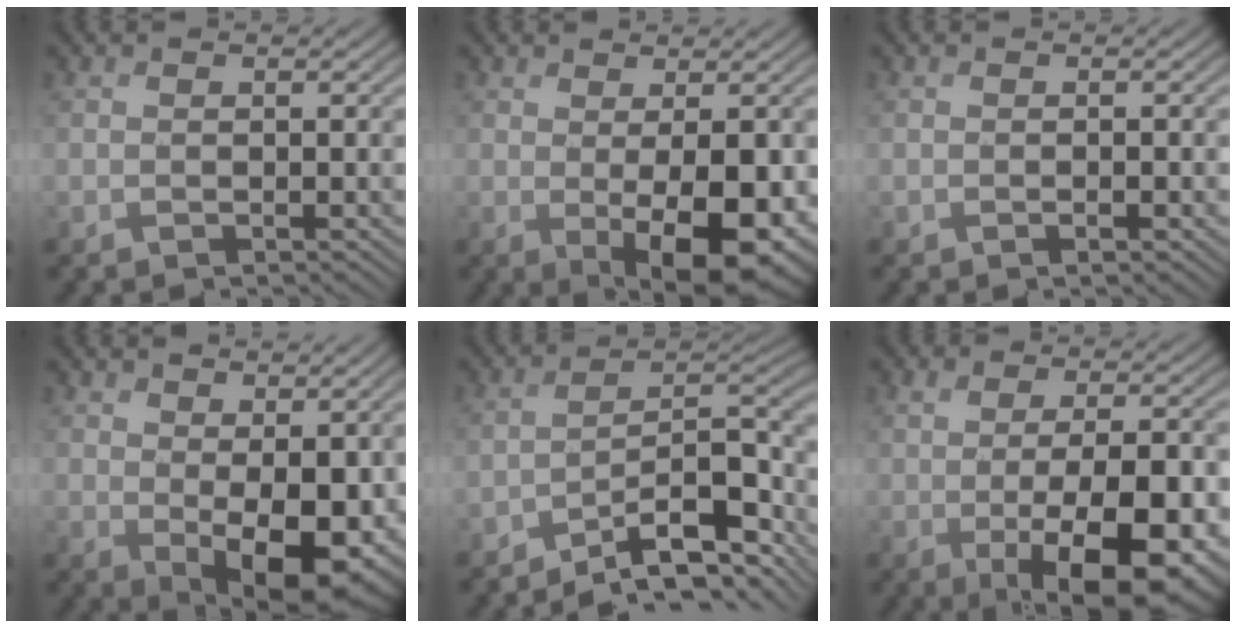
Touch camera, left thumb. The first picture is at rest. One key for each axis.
{"total": 8.7, "fx": -1.0, "fy": 3.4, "fz": 7.9, "tx": -0.116, "ty": -0.014, "tz": -0.004}
{"total": 0.8, "fx": -0.3, "fy": 0.2, "fz": 0.7, "tx": -0.010, "ty": -0.001, "tz": -0.004}
{"total": 10.2, "fx": 0.3, "fy": 5.7, "fz": 8.5, "tx": -0.138, "ty": -0.024, "tz": 0.019}
{"total": 12.5, "fx": -9.3, "fy": 3.6, "fz": 7.6, "tx": -0.117, "ty": 0.003, "tz": -0.151}
{"total": 12.1, "fx": -2.4, "fy": 5.0, "fz": 10.8, "tx": -0.148, "ty": -0.013, "tz": -0.024}